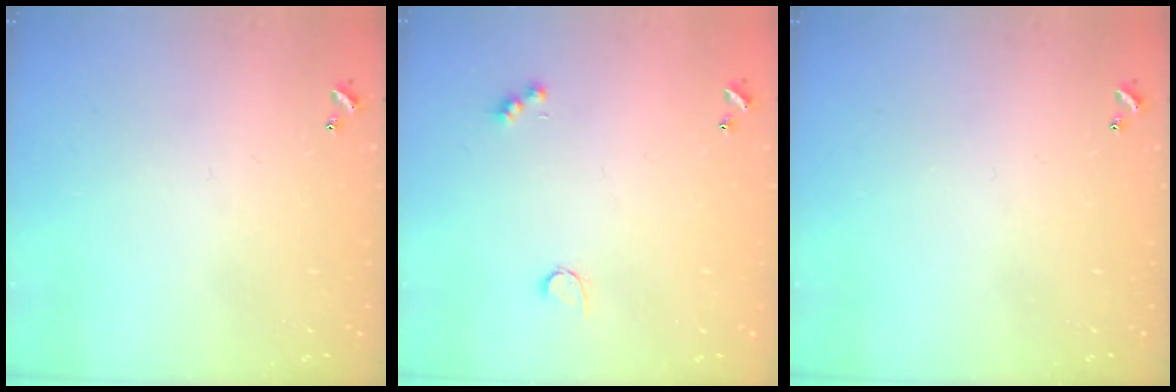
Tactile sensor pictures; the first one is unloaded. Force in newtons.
{"total": 2.6, "press": 2.5, "slide": 0.5}
{"total": 0.0}